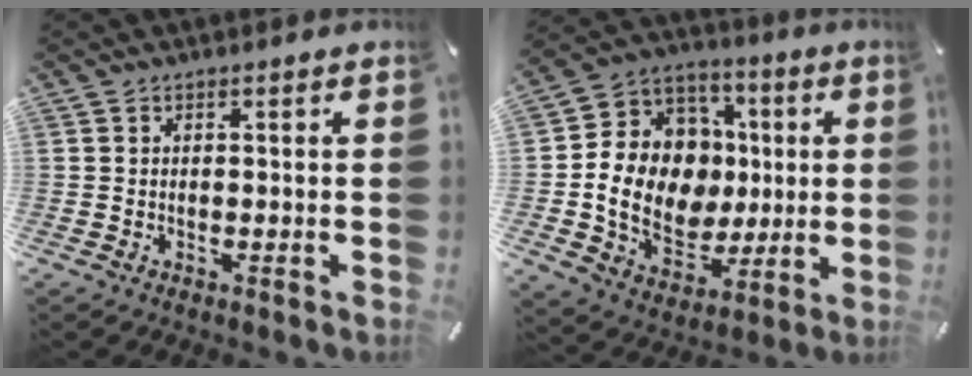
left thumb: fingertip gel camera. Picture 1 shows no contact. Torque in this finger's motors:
{"motor_torque": [0.92, 1.68, 0.84, -0.04, 0.40]}